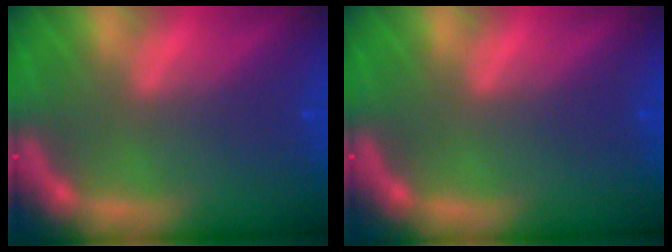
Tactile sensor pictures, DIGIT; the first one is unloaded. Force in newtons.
{"total": 0.0}